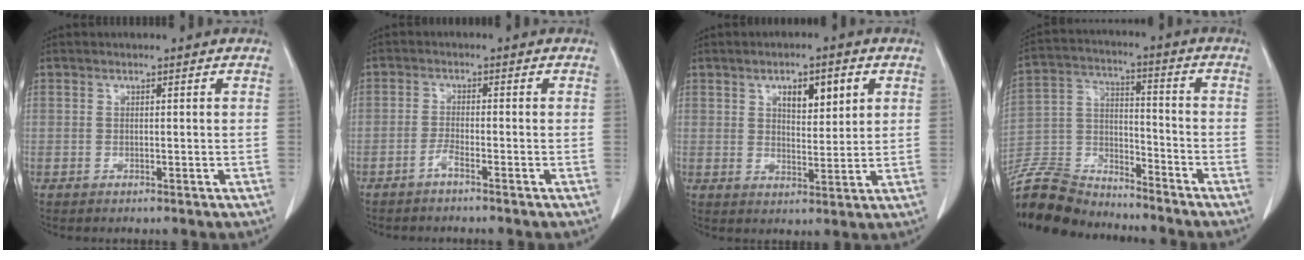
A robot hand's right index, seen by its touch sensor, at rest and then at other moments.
{"total": 1.8, "force": [-1.5, -0.1, 1.1], "torque": [-0.023, 0.000, -0.031]}
{"total": 6.1, "force": [2.6, 2.3, 5.0], "torque": [-0.078, 0.003, 0.045]}
{"total": 14.5, "force": [-14.0, 3.3, 2.2], "torque": [-0.046, 0.025, -0.254]}